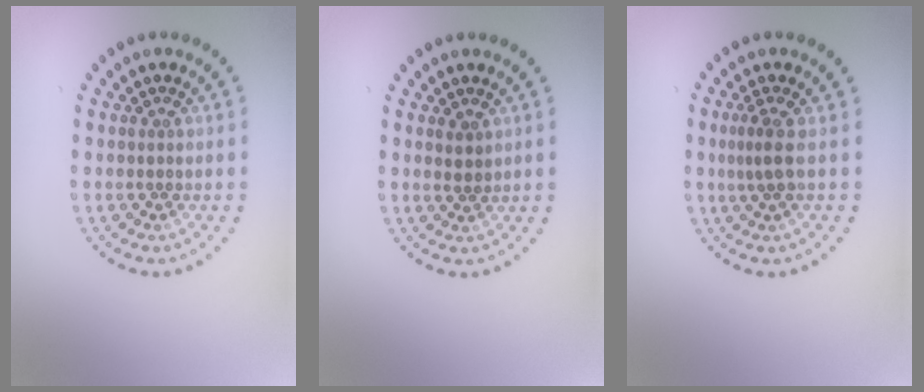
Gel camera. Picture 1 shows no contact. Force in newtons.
{"total": 1.0, "press": 0.8, "slide": 0.5}
{"total": 1.8, "press": 1.3, "slide": 1.2}